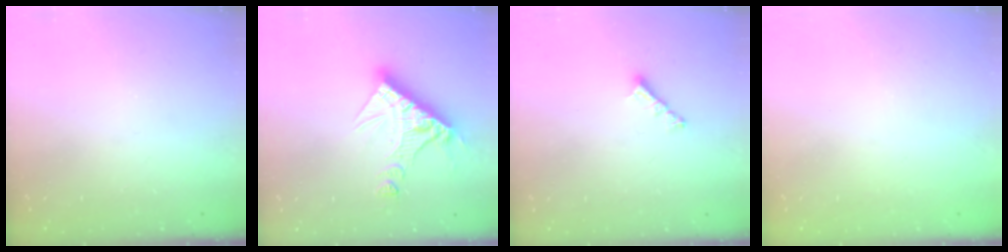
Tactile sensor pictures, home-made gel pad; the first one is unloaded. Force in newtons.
{"total": 13.4, "press": 13.4, "slide": 1.3}
{"total": 3.4, "press": 3.4, "slide": 0.1}
{"total": 0.8, "press": 0.7, "slide": 0.3}